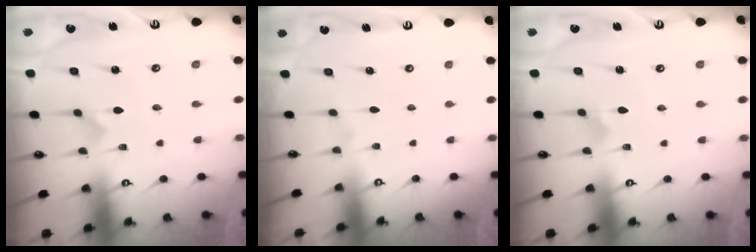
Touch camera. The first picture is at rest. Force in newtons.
{"total": 0.0}
{"total": 3.0, "press": 3.0, "slide": 0.2}